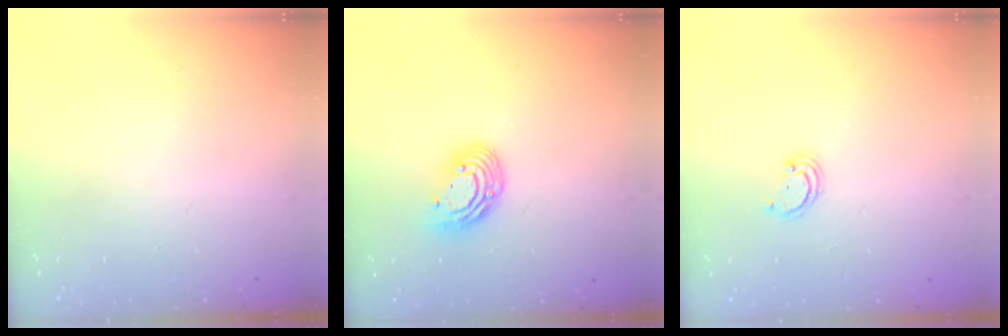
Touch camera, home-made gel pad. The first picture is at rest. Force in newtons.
{"total": 10.3, "press": 10.3, "slide": 1.1}
{"total": 2.2, "press": 2.2, "slide": 0.2}